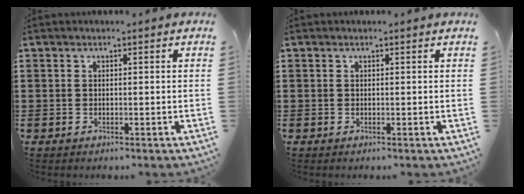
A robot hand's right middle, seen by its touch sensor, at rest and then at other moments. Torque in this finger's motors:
{"motor_torque": [0.00, 0.00, 0.00, 0.00]}